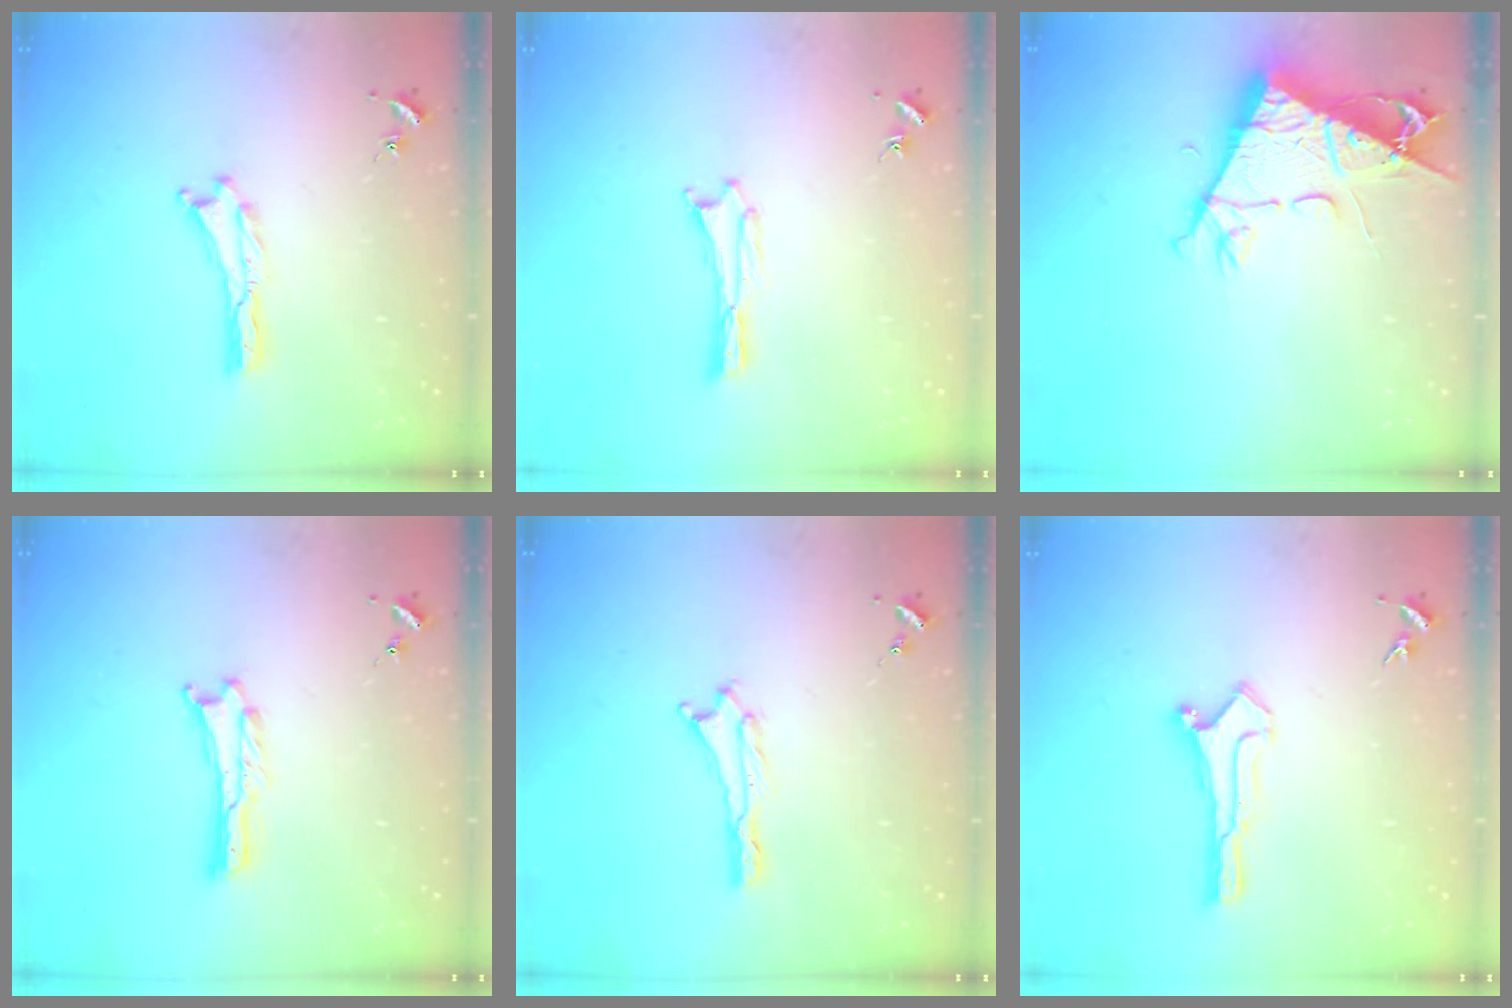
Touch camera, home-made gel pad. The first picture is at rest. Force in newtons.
{"total": 0.7, "press": 0.7, "slide": 0.1}
{"total": 9.7, "press": 9.6, "slide": 1.4}
{"total": 0.0}
{"total": 0.0}
{"total": 0.0}